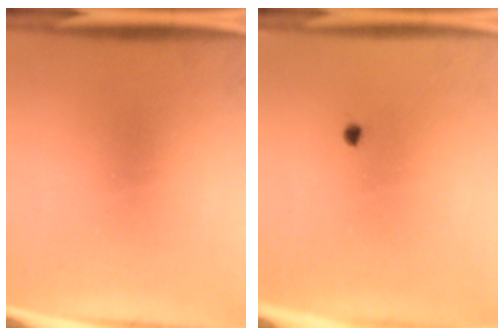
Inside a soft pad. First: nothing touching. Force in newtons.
{"total": 0.7}